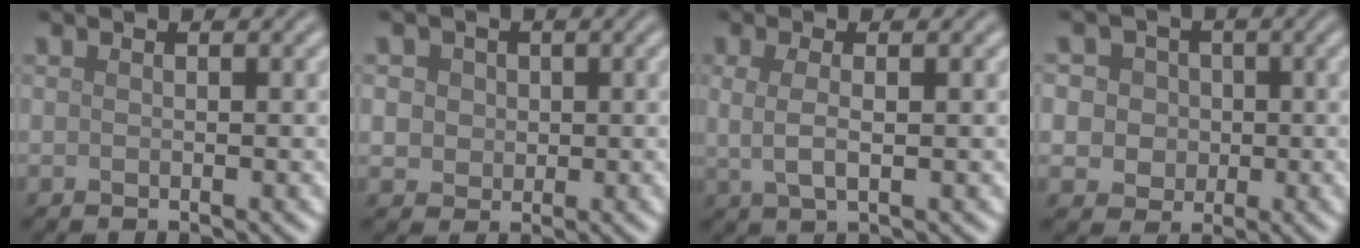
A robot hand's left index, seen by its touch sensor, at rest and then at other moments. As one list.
[{"total": 4.3, "force": [1.6, 3.5, 1.9], "torque": [-0.032, 0.018, 0.016]}, {"total": 2.3, "force": [0.2, 0.7, 2.2], "torque": [-0.046, -0.003, 0.004]}, {"total": 6.9, "force": [1.9, 6.0, 2.8], "torque": [-0.040, 0.029, 0.007]}]